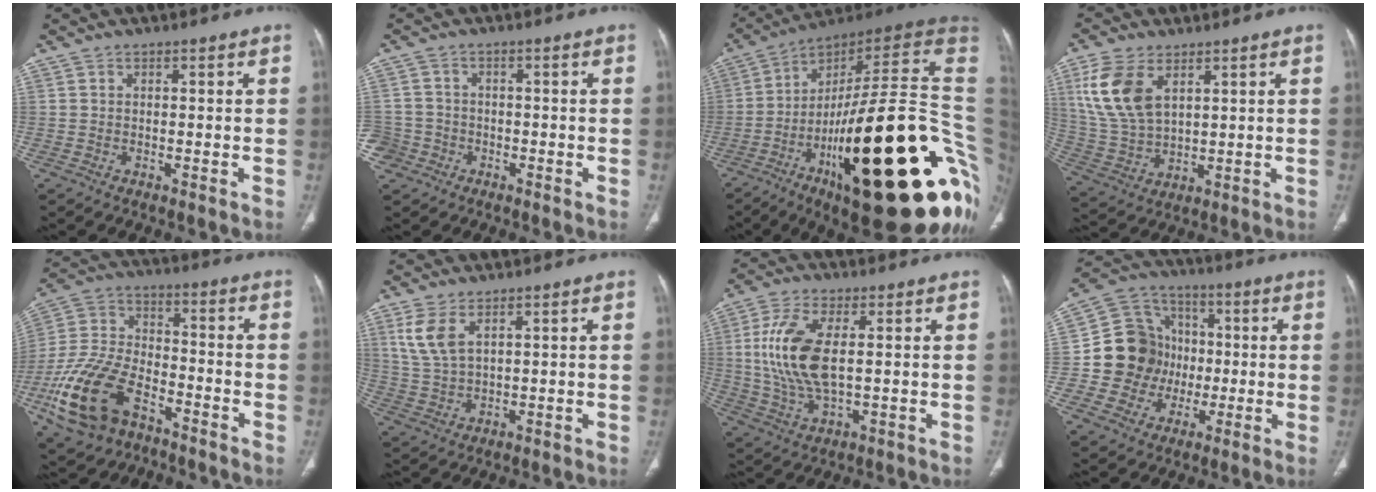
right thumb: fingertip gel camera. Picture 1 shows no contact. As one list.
[{"total": 5.5, "force": [-2.7, 4.8, 0.3], "torque": [-0.001, 0.024, -0.049]}, {"total": 43.4, "force": [-9.7, 12.7, 40.3], "torque": [-0.492, 0.064, -0.149]}, {"total": 12.3, "force": [5.0, 7.0, 8.8], "torque": [-0.189, -0.012, 0.112]}, {"total": 17.9, "force": [-8.9, 10.8, 11.1], "torque": [-0.239, 0.047, -0.167]}, {"total": 6.4, "force": [3.1, 3.0, 4.7], "torque": [-0.107, -0.009, 0.076]}, {"total": 12.8, "force": [1.4, 6.0, 11.2], "torque": [-0.241, -0.004, 0.032]}, {"total": 14.3, "force": [-0.3, 13.6, 4.5], "torque": [-0.038, 0.029, -0.003]}]